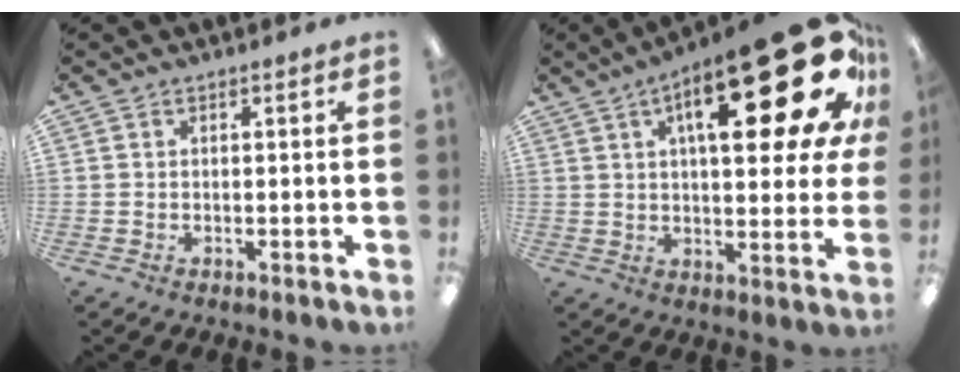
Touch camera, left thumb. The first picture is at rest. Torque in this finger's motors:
{"motor_torque": [0.80, 3.40, 2.09, -0.68, 0.16]}